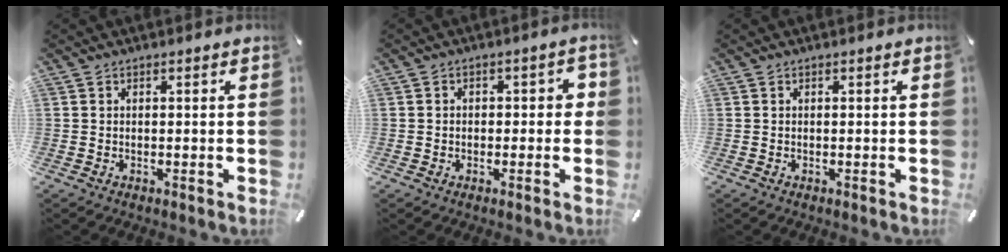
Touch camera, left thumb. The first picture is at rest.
{"total": 2.8, "force": [-1.1, 2.0, 1.5], "torque": [-0.020, 0.010, -0.027]}
{"total": 0.0}